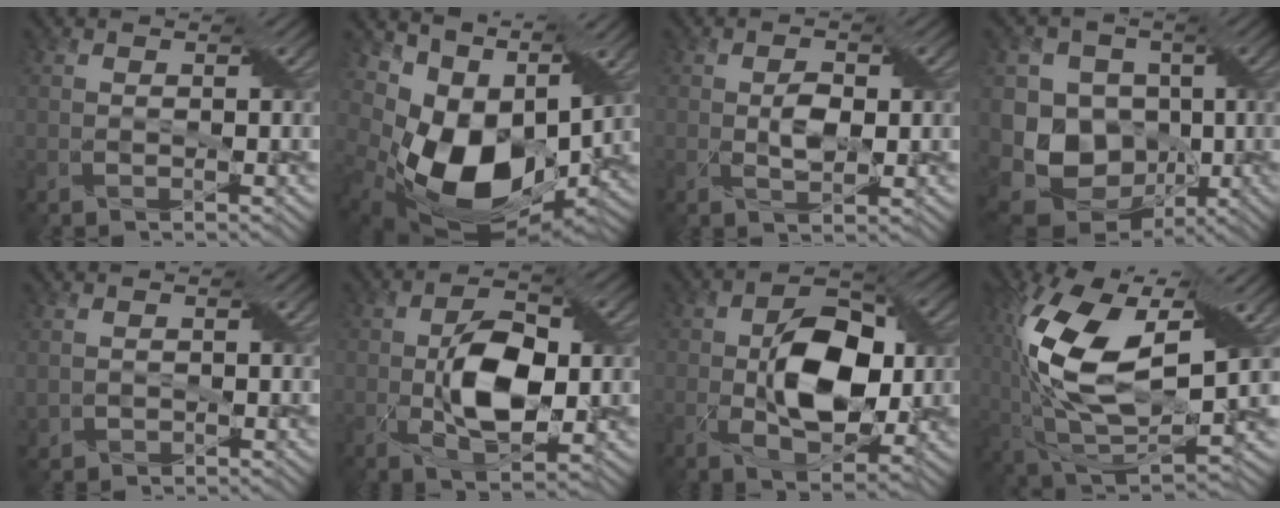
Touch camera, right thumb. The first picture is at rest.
{"total": 14.2, "force": [1.8, 10.1, 9.8], "torque": [-0.206, -0.028, 0.042]}
{"total": 2.7, "force": [0.2, 1.5, 2.2], "torque": [-0.044, -0.003, 0.004]}
{"total": 13.4, "force": [-1.5, 11.6, 6.5], "torque": [-0.150, -0.027, -0.039]}
{"total": 1.4, "force": [0.0, 1.3, 0.5], "torque": [-0.021, -0.007, 0.000]}
{"total": 9.0, "force": [-0.4, 4.6, 7.8], "torque": [-0.146, 0.002, -0.007]}
{"total": 10.8, "force": [0.0, 6.2, 8.8], "torque": [-0.161, -0.004, 0.000]}
{"total": 18.2, "force": [4.1, 9.0, 15.3], "torque": [-0.330, 0.003, 0.069]}